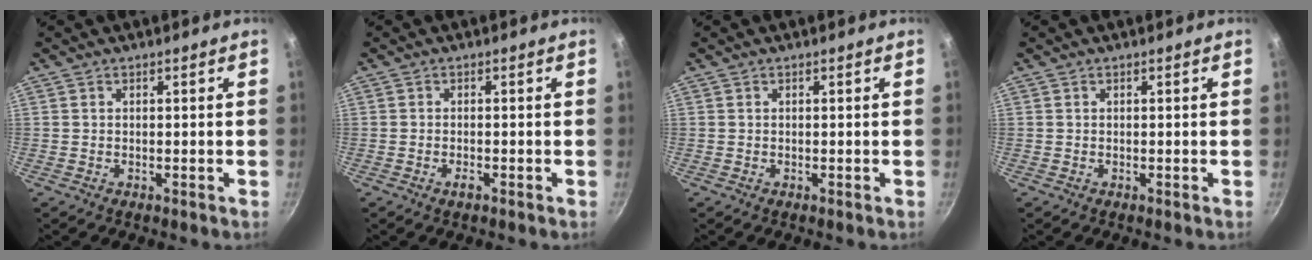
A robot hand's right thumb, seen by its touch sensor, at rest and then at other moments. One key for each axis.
{"total": 1.2, "fx": -0.7, "fy": 0.4, "fz": 0.9, "tx": -0.023, "ty": 0.003, "tz": -0.015}
{"total": 0.0}
{"total": 0.0}